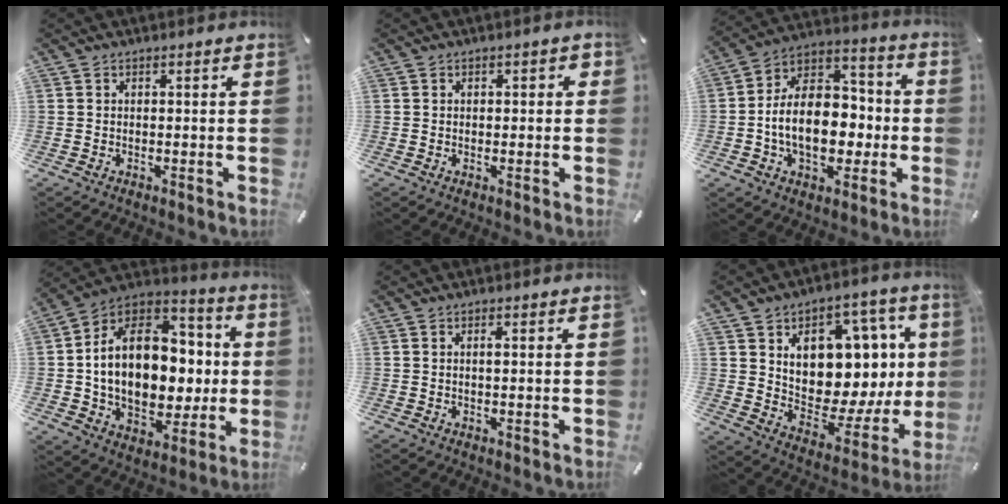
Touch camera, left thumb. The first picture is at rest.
{"total": 1.3, "force": [-0.3, 1.1, 0.7], "torque": [-0.004, 0.002, -0.010]}
{"total": 16.3, "force": [-3.1, 11.7, 10.9], "torque": [-0.188, 0.012, -0.054]}
{"total": 20.7, "force": [-0.2, 15.3, 14.0], "torque": [-0.250, -0.010, 0.004]}
{"total": 0.8, "force": [0.1, 0.2, 0.8], "torque": [-0.016, 0.000, 0.001]}
{"total": 15.1, "force": [4.3, 10.2, 10.3], "torque": [-0.132, -0.058, 0.069]}